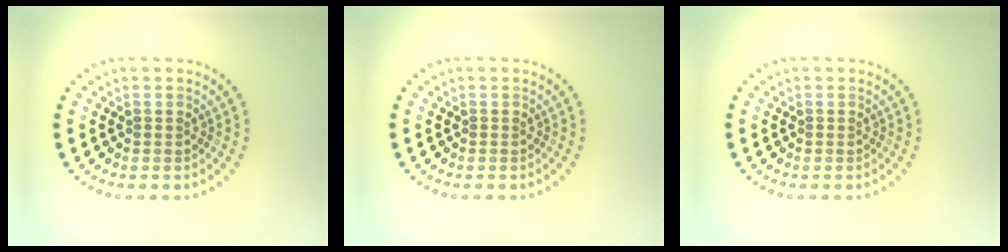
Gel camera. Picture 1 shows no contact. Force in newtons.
{"total": 0.0}
{"total": 0.0}